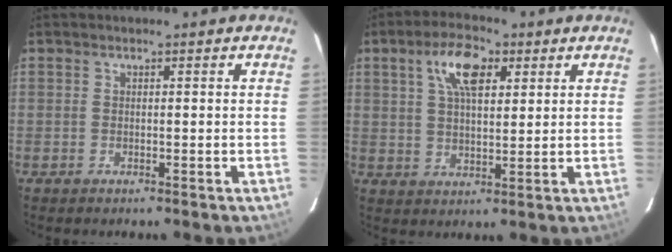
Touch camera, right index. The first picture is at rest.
{"total": 8.5, "force": [3.7, 3.7, 6.7], "torque": [-0.120, 0.019, 0.065]}